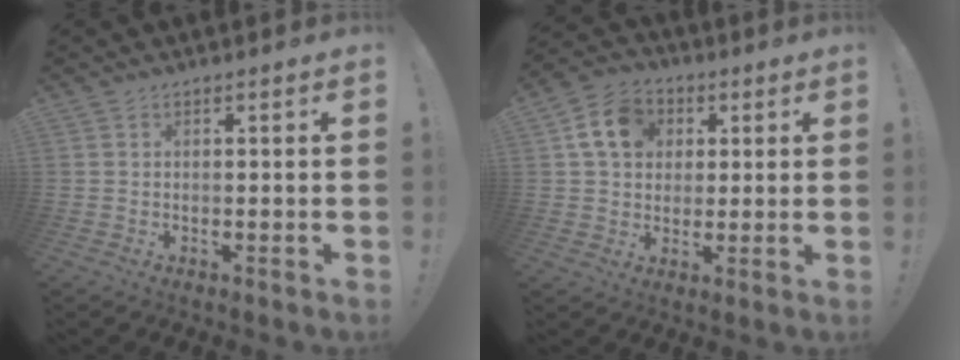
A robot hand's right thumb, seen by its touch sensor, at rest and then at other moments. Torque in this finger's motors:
{"motor_torque": [0.65, 1.90, 0.57, -0.51, 0.34]}